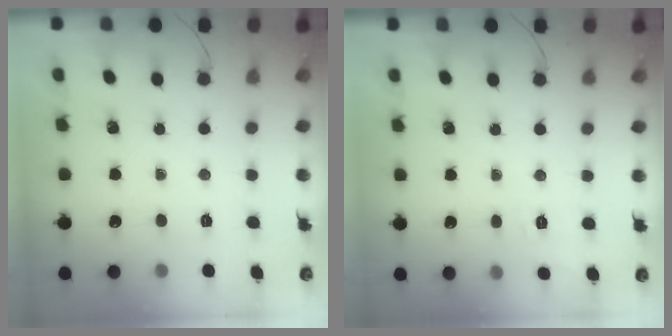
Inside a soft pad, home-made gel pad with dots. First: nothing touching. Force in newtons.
{"total": 2.3, "press": 1.3, "slide": 1.9}